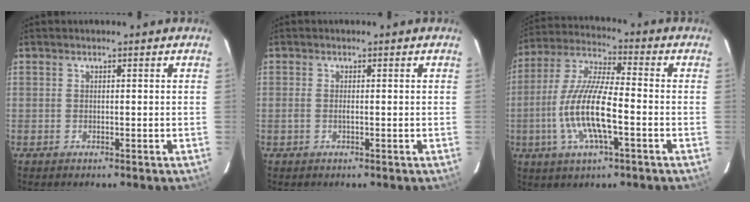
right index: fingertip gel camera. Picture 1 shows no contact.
{"total": 1.1, "force": [-0.3, 0.1, 1.0], "torque": [-0.022, -0.001, -0.007]}
{"total": 14.0, "force": [-3.8, 3.3, 13.0], "torque": [-0.270, -0.006, -0.073]}